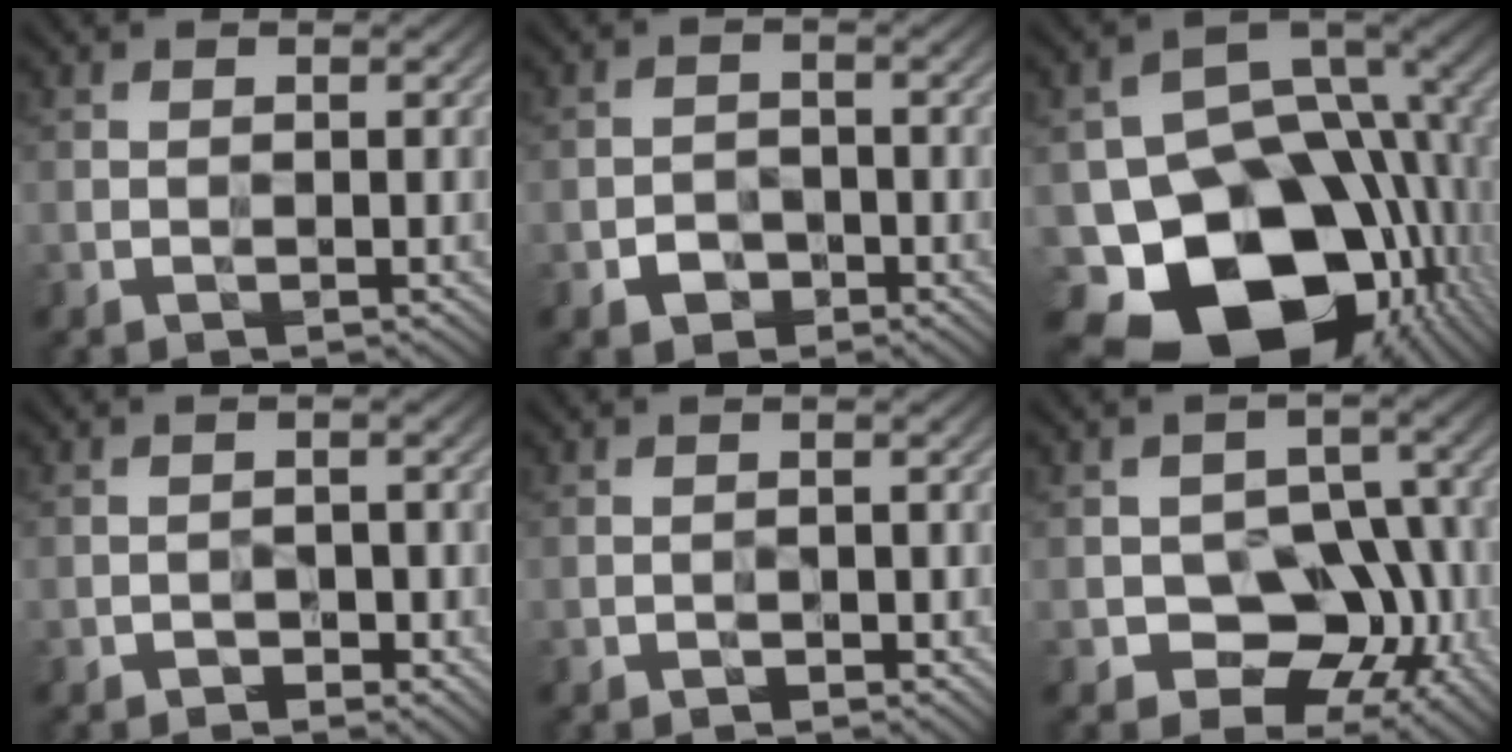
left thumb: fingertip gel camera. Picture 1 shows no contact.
{"total": 2.6, "force": [-1.5, 1.9, 1.1], "torque": [-0.014, 0.001, -0.031]}
{"total": 19.3, "force": [-5.9, 14.1, 11.8], "torque": [-0.202, -0.045, -0.072]}
{"total": 1.5, "force": [-1.1, 0.9, 0.7], "torque": [-0.008, 0.001, -0.019]}
{"total": 0.6, "force": [-0.5, 0.3, 0.2], "torque": [0.000, 0.000, -0.008]}
{"total": 10.8, "force": [-3.1, 7.6, 7.0], "torque": [-0.092, -0.017, -0.058]}